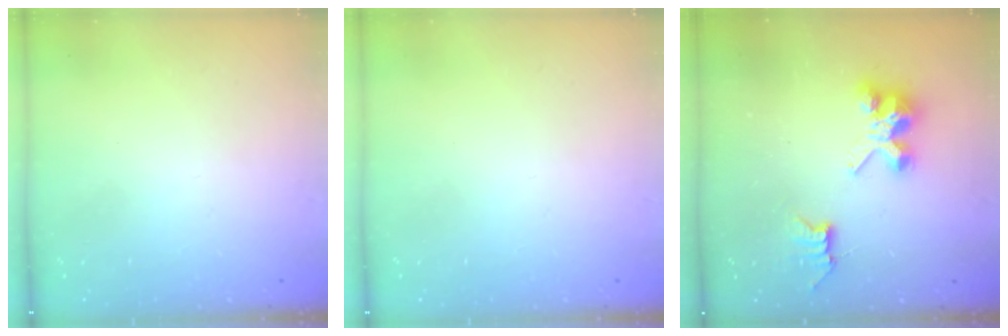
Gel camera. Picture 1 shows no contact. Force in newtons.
{"total": 0.0}
{"total": 7.8, "press": 7.8, "slide": 0.3}